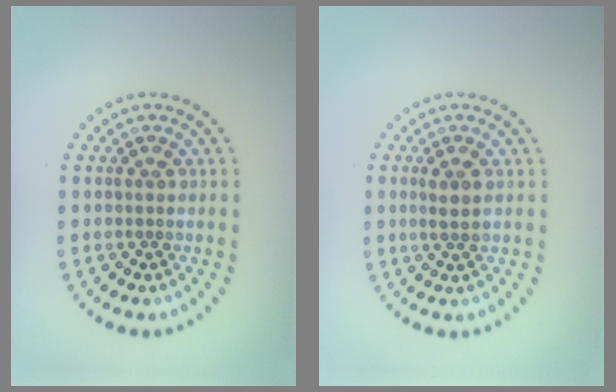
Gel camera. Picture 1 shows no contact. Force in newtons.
{"total": 1.5, "press": 1.4, "slide": 0.5}